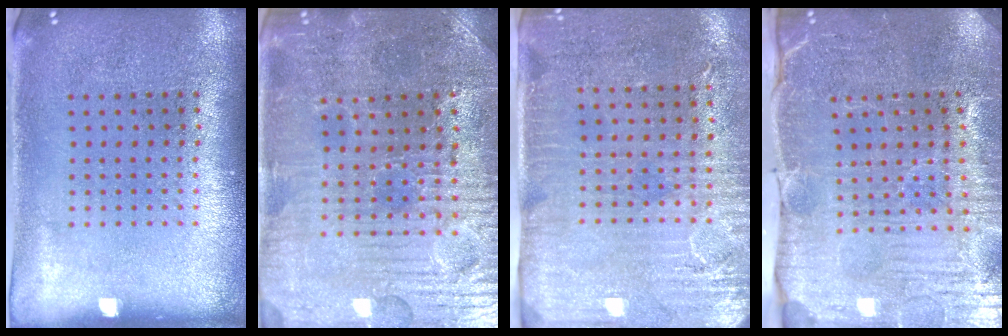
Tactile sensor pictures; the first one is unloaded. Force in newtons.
{"total": 3.7, "press": 3.7, "slide": 0.5}
{"total": 3.1, "press": 2.6, "slide": 1.6}
{"total": 4.0, "press": 4.0, "slide": 0.6}